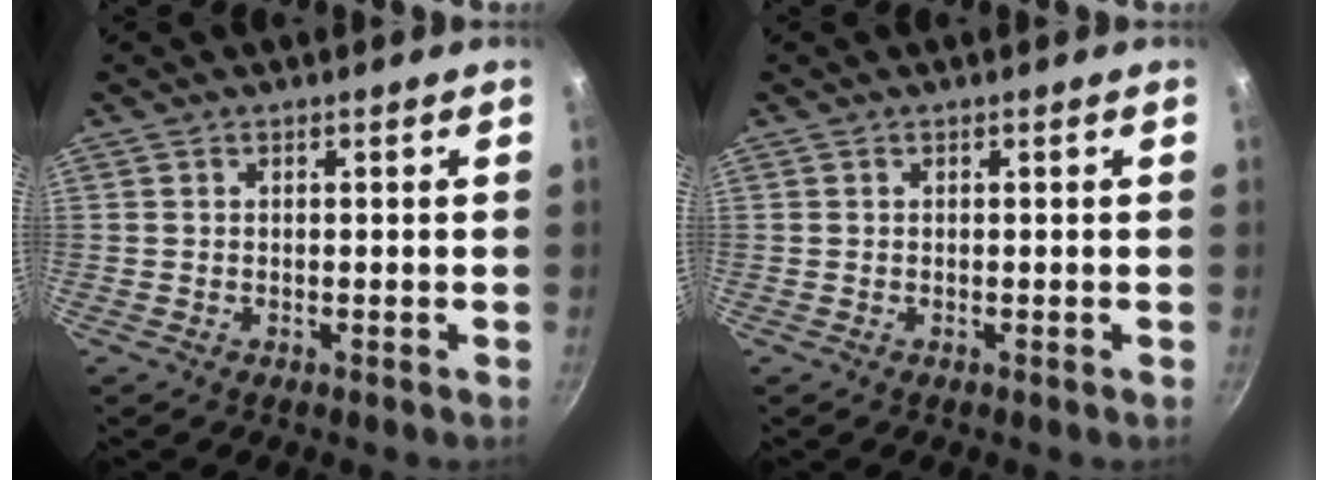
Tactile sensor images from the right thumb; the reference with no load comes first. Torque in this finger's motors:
{"motor_torque": [-0.10, 0.02, -0.15, 0.16, 0.01]}